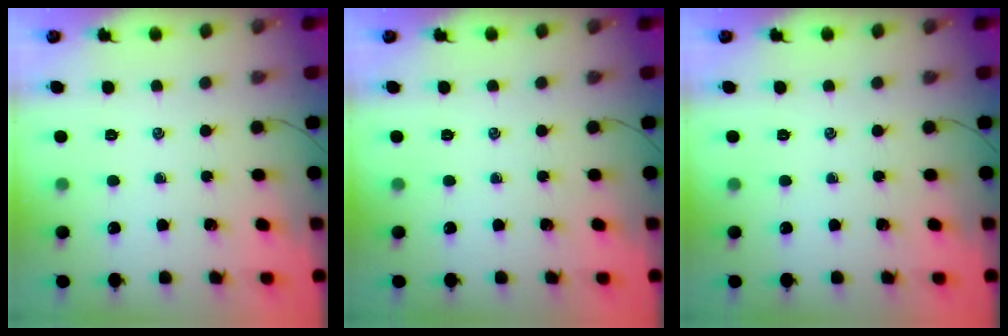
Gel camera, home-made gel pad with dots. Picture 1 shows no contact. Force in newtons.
{"total": 0.0}
{"total": 0.0}